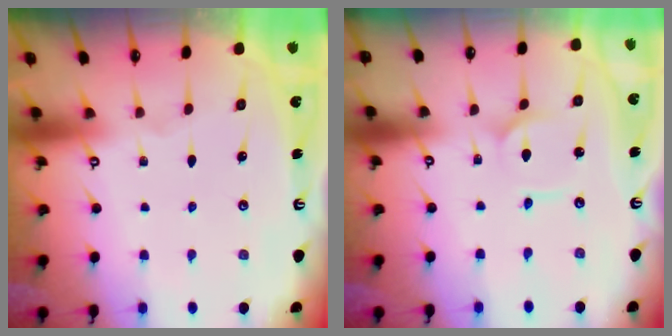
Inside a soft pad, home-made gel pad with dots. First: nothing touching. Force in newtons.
{"total": 2.3, "press": 2.3, "slide": 0.3}